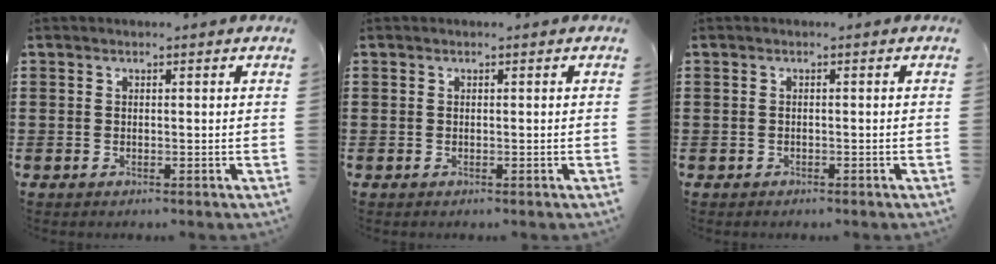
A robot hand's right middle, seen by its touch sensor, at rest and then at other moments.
{"total": 0.0}
{"total": 0.5, "force": [-0.4, 0.2, -0.1], "torque": [0.000, 0.003, -0.011]}